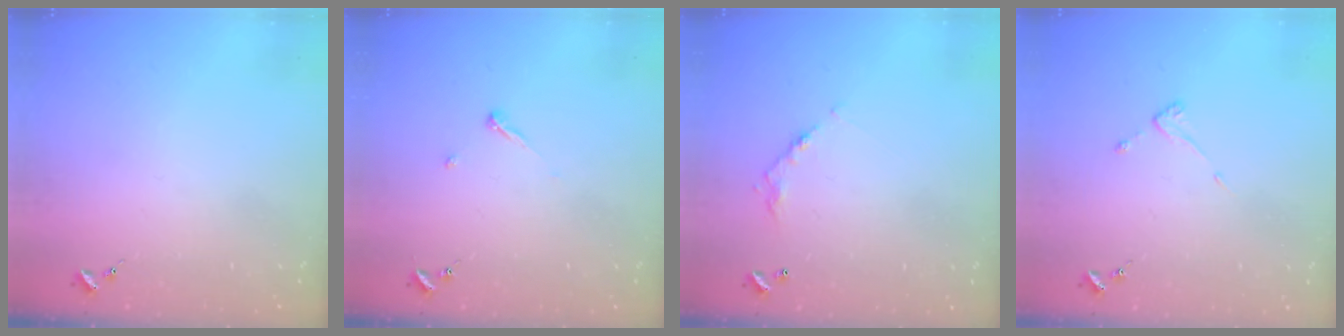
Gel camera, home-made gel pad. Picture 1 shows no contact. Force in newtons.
{"total": 3.6, "press": 3.6, "slide": 0.4}
{"total": 6.0, "press": 6.0, "slide": 0.3}
{"total": 3.6, "press": 3.6, "slide": 0.3}